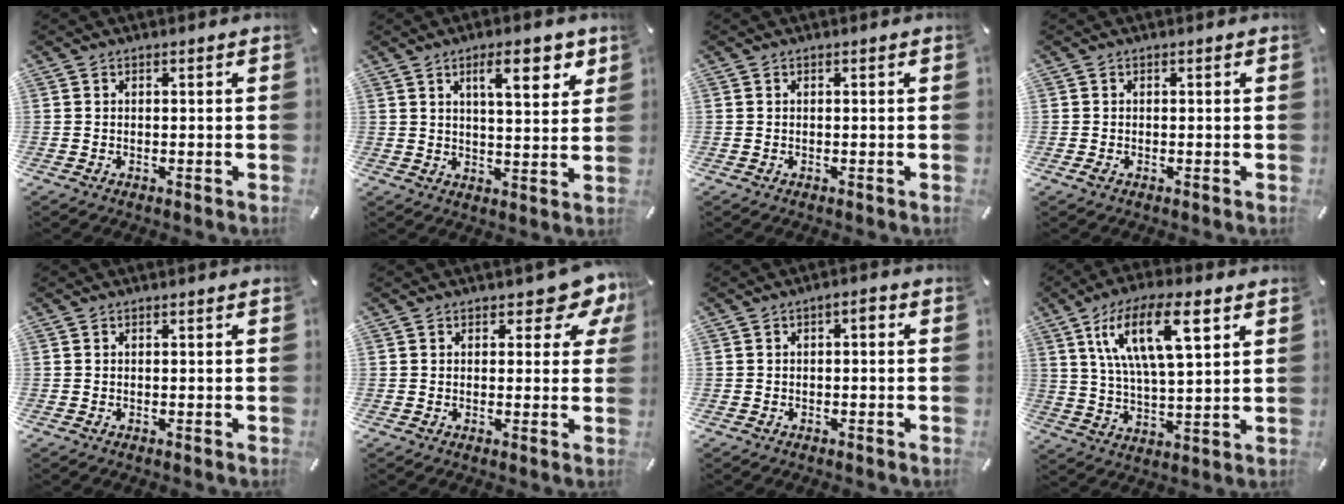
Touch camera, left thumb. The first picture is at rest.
{"total": 9.6, "force": [5.0, 3.2, 7.6], "torque": [-0.109, -0.015, 0.078]}
{"total": 0.0}
{"total": 1.9, "force": [-0.8, 1.4, 0.9], "torque": [-0.023, -0.001, -0.015]}
{"total": 0.0}
{"total": 6.5, "force": [3.8, 3.4, 4.0], "torque": [-0.034, -0.023, 0.057]}
{"total": 2.0, "force": [-0.9, 1.4, 1.1], "torque": [-0.016, 0.010, -0.023]}
{"total": 16.3, "force": [7.7, 6.0, 13.0], "torque": [-0.253, -0.005, 0.126]}